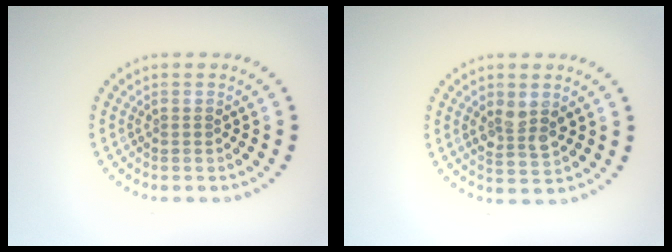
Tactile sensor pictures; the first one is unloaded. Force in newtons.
{"total": 2.8, "press": 2.7, "slide": 0.6}